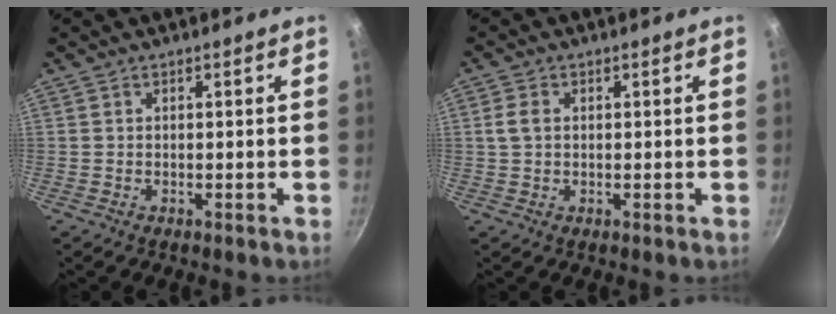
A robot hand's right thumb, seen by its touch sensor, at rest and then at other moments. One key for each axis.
{"total": 2.8, "fx": 0.4, "fy": 2.0, "fz": 1.8, "tx": -0.033, "ty": 0.006, "tz": 0.007}